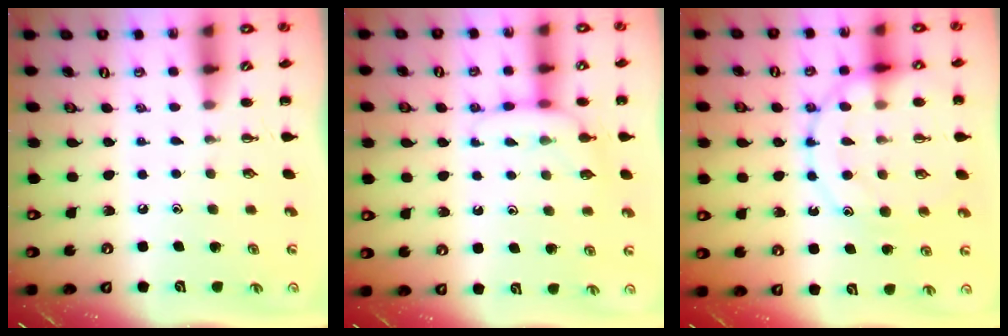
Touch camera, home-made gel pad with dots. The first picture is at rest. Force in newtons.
{"total": 8.4, "press": 8.2, "slide": 1.6}
{"total": 15.7, "press": 15.5, "slide": 2.1}